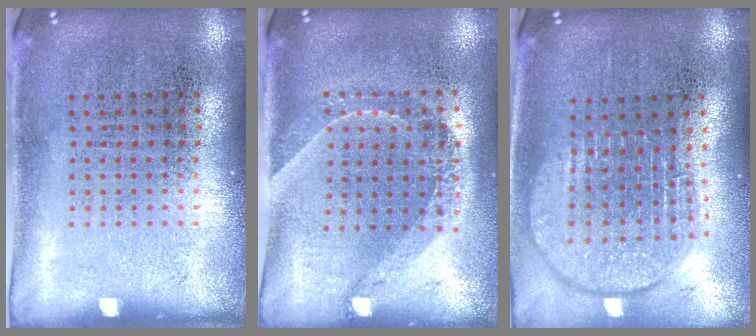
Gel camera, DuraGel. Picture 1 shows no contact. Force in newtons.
{"total": 1.6, "press": 1.3, "slide": 1.0}
{"total": 1.9, "press": 1.5, "slide": 1.1}